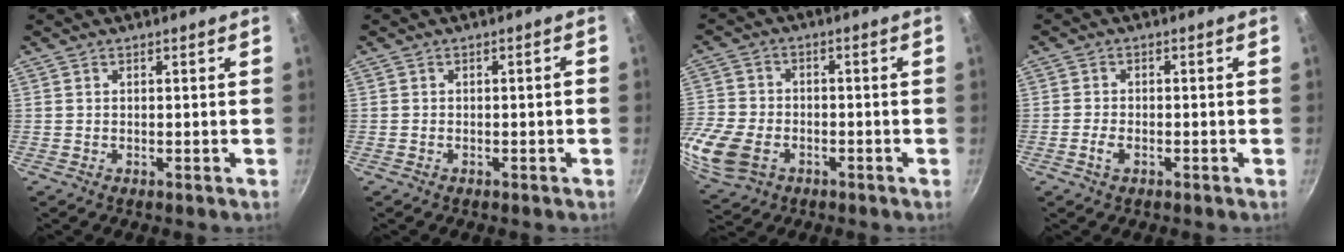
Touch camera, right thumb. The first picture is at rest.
{"total": 1.2, "force": [-0.6, 0.4, 0.9], "torque": [-0.020, 0.012, -0.008]}
{"total": 14.3, "force": [-5.0, 10.2, 8.6], "torque": [-0.204, 0.013, -0.099]}
{"total": 2.5, "force": [-1.2, 1.3, 1.7], "torque": [-0.038, 0.011, -0.026]}